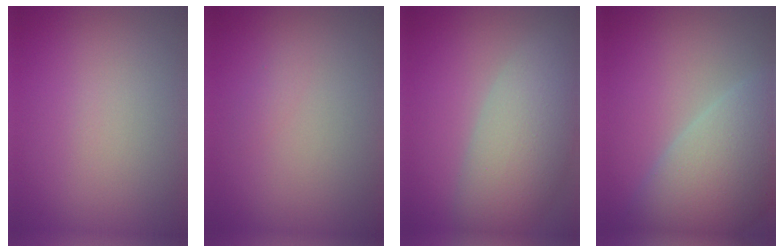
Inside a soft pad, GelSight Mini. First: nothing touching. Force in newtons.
{"total": 0.5, "press": 0.5, "slide": 0.0}
{"total": 6.9, "press": 6.9, "slide": 0.6}
{"total": 9.5, "press": 9.4, "slide": 1.2}